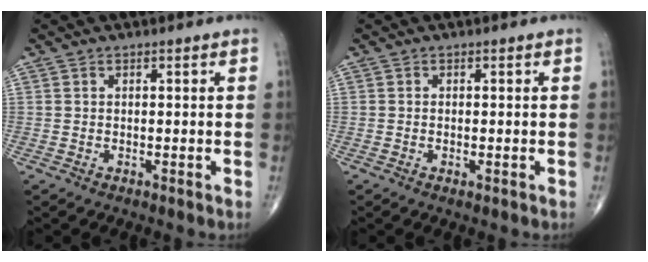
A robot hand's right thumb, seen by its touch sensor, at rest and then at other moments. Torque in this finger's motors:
{"motor_torque": [-0.20, 0.18, -0.34, -0.30, 0.02]}